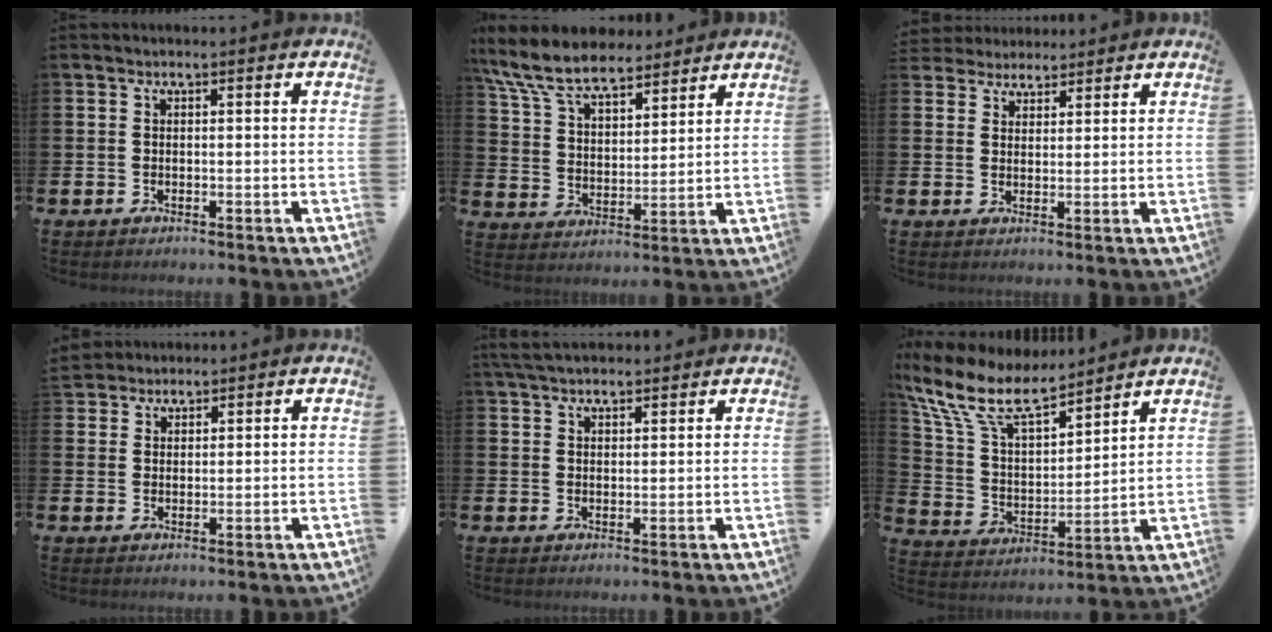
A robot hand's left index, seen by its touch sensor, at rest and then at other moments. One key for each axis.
{"total": 9.1, "fx": 8.2, "fy": 2.8, "fz": 3.0, "tx": -0.094, "ty": -0.035, "tz": 0.150}
{"total": 3.4, "fx": 3.1, "fy": 1.2, "fz": -0.5, "tx": -0.002, "ty": -0.011, "tz": 0.056}
{"total": 3.1, "fx": 3.0, "fy": 0.8, "fz": -0.4, "tx": 0.001, "ty": -0.008, "tz": 0.057}
{"total": 4.2, "fx": 3.9, "fy": 1.0, "fz": 1.2, "tx": -0.026, "ty": -0.011, "tz": 0.072}
{"total": 10.6, "fx": 8.8, "fy": 3.3, "fz": 4.9, "tx": -0.134, "ty": -0.048, "tz": 0.156}